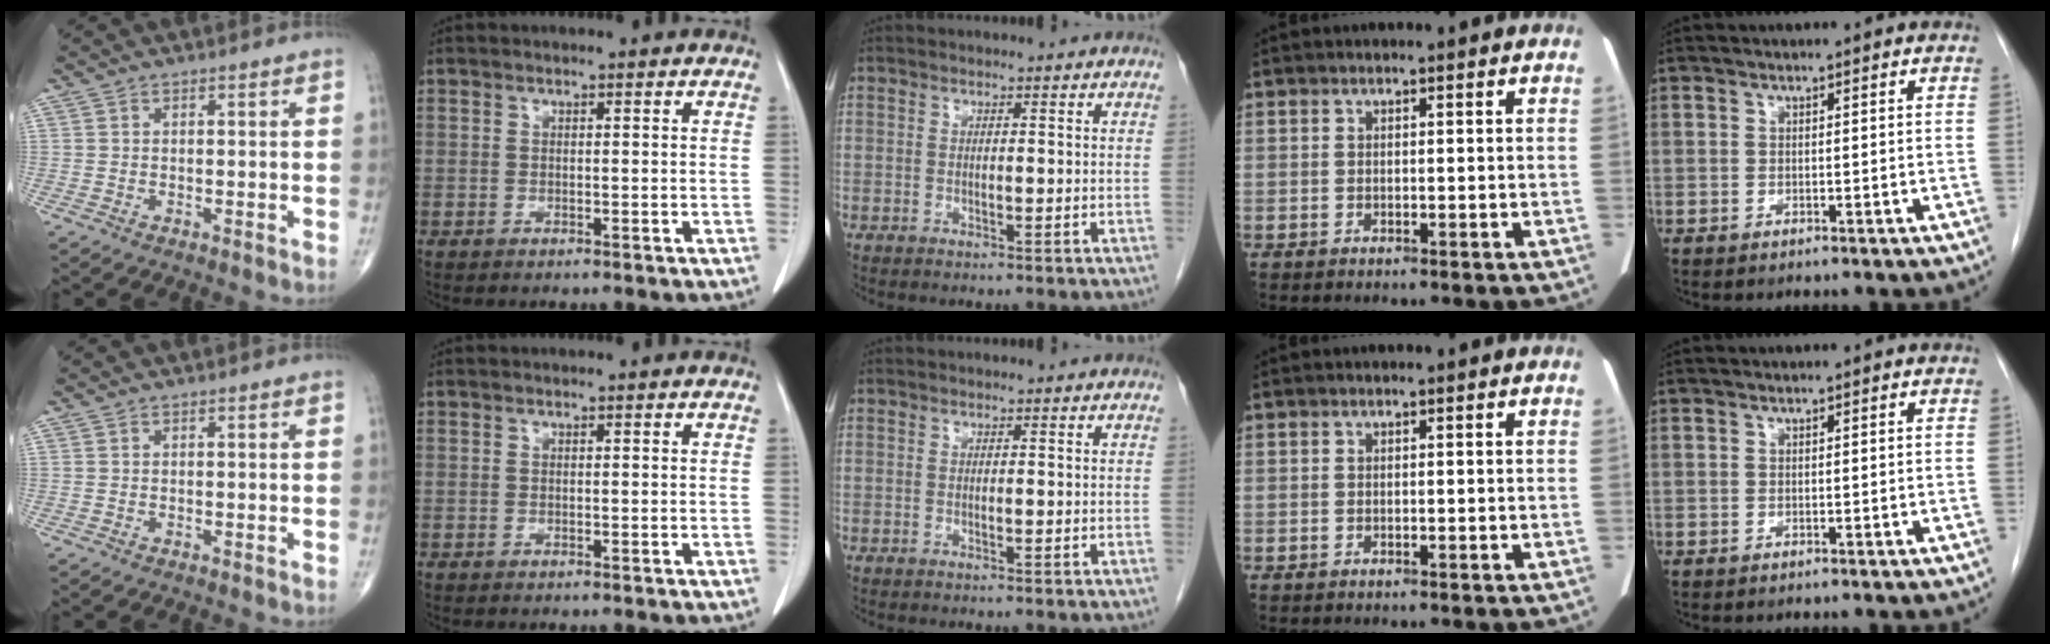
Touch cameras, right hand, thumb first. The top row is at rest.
{}